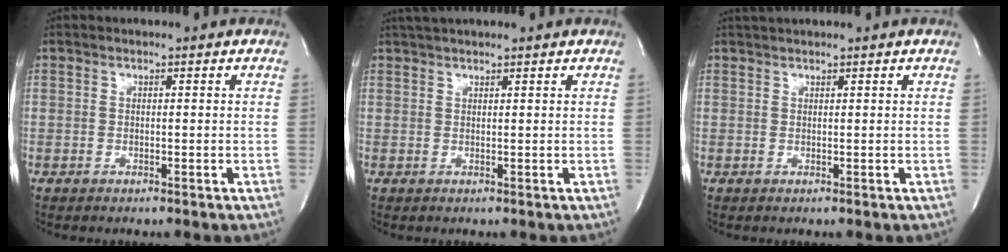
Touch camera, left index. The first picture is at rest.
{"total": 3.6, "force": [3.2, 0.0, 1.6], "torque": [-0.025, 0.026, 0.054]}
{"total": 1.8, "force": [1.7, -0.3, 0.6], "torque": [-0.005, 0.018, 0.034]}